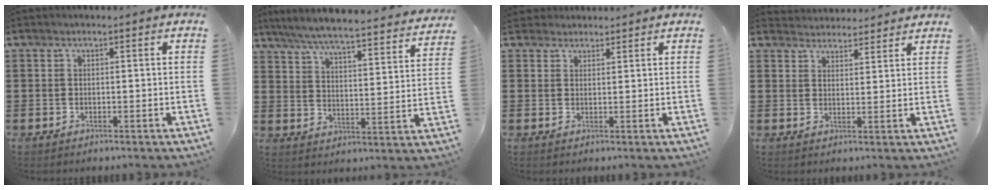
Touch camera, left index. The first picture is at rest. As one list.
[{"total": 5.4, "force": [5.0, -0.3, 2.0], "torque": [-0.064, -0.041, 0.079]}, {"total": 2.2, "force": [1.9, 1.0, 0.0], "torque": [-0.006, 0.007, 0.039]}, {"total": 3.1, "force": [3.1, 0.6, -0.3], "torque": [-0.005, -0.009, 0.058]}]